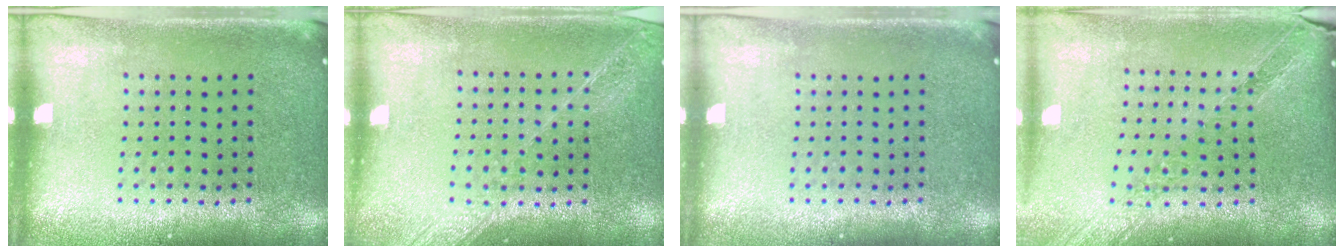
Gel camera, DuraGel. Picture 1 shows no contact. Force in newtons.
{"total": 1.5, "press": 1.4, "slide": 0.5}
{"total": 0.0}
{"total": 1.1, "press": 1.1, "slide": 0.2}